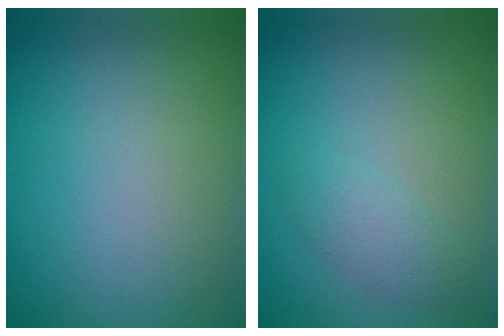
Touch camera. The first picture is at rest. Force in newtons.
{"total": 1.7, "press": 1.7, "slide": 0.0}